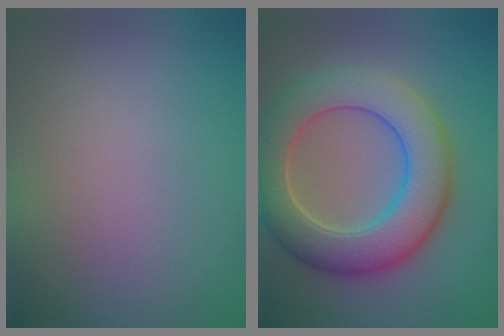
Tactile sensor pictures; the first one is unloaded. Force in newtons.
{"total": 8.8, "press": 8.8, "slide": 0.8}